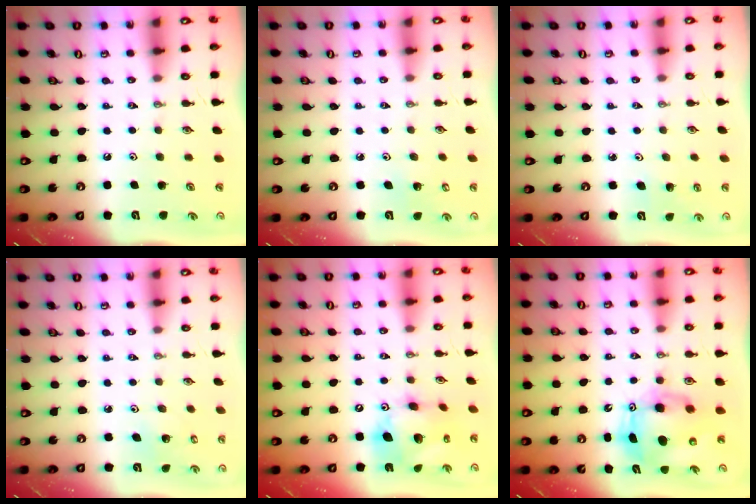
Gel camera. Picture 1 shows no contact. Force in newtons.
{"total": 2.5, "press": 2.5, "slide": 0.2}
{"total": 2.8, "press": 2.6, "slide": 1.2}
{"total": 3.5, "press": 3.5, "slide": 0.3}
{"total": 14.5, "press": 14.5, "slide": 1.4}
{"total": 10.2, "press": 9.9, "slide": 2.3}